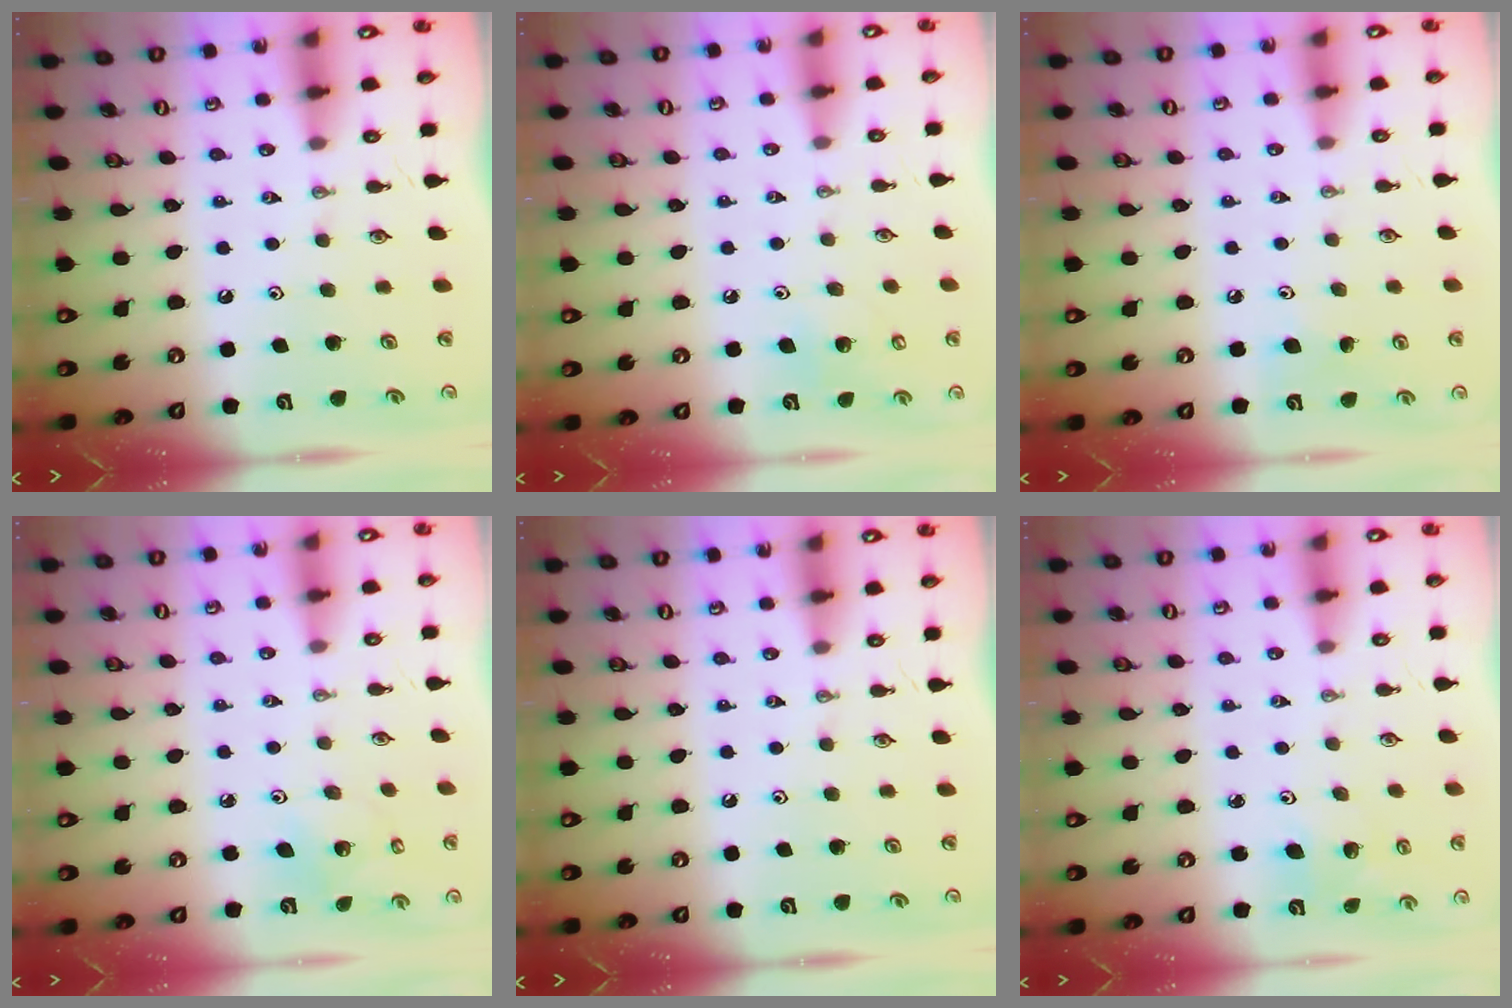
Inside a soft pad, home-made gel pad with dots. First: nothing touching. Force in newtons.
{"total": 5.5, "press": 5.4, "slide": 0.8}
{"total": 5.2, "press": 4.9, "slide": 1.4}
{"total": 3.4, "press": 3.4, "slide": 0.2}
{"total": 0.0}
{"total": 4.7, "press": 4.1, "slide": 2.1}